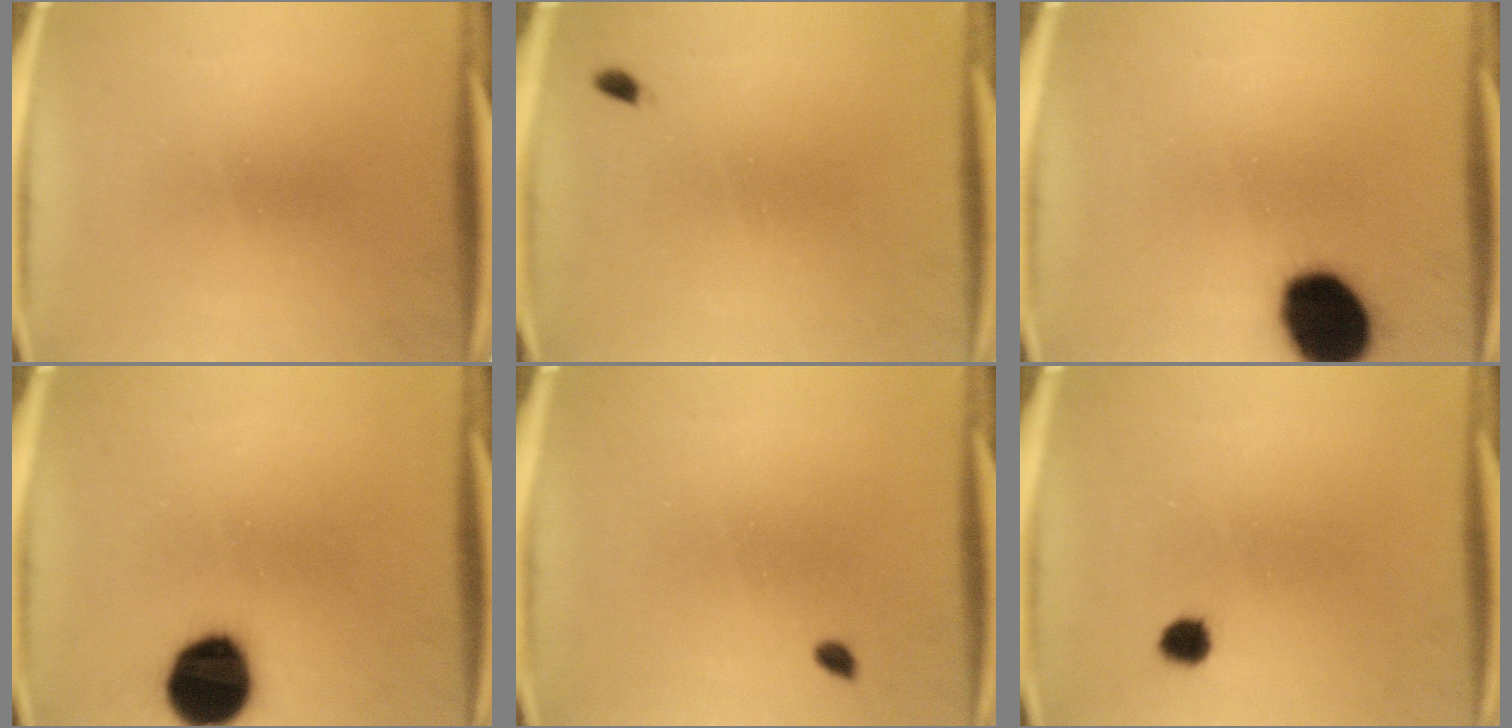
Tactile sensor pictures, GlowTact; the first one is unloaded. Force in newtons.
{"total": 0.7}
{"total": 17.1}
{"total": 15.3}
{"total": 0.9}
{"total": 2.5}